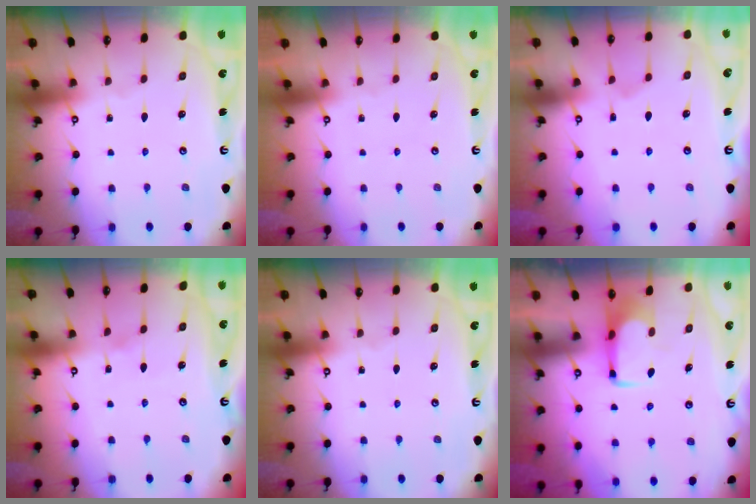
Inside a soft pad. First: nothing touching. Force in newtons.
{"total": 1.5, "press": 1.4, "slide": 0.6}
{"total": 5.9, "press": 5.7, "slide": 1.2}
{"total": 3.5, "press": 3.4, "slide": 0.5}
{"total": 0.0}
{"total": 1.5, "press": 1.5, "slide": 0.2}